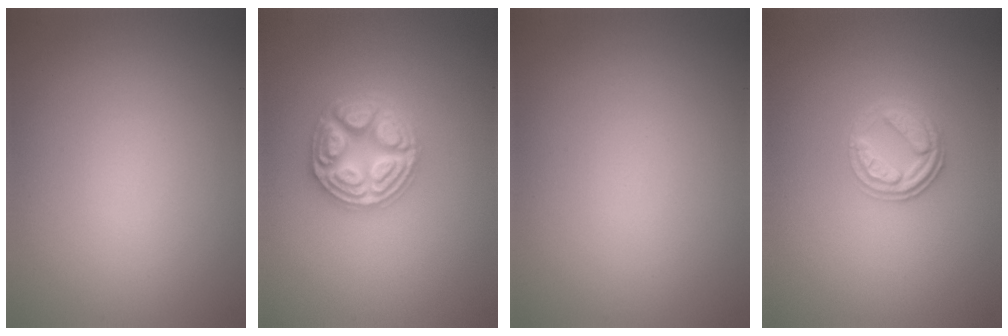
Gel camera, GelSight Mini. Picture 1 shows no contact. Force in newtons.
{"total": 4.9, "press": 4.8, "slide": 0.6}
{"total": 0.0}
{"total": 2.7, "press": 2.6, "slide": 0.8}